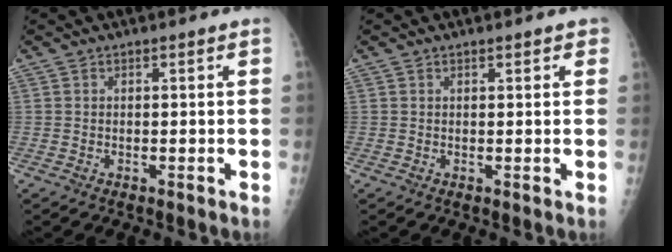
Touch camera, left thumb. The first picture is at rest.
{"total": 1.2, "force": [0.8, 0.6, 0.7], "torque": [0.000, -0.002, 0.007]}